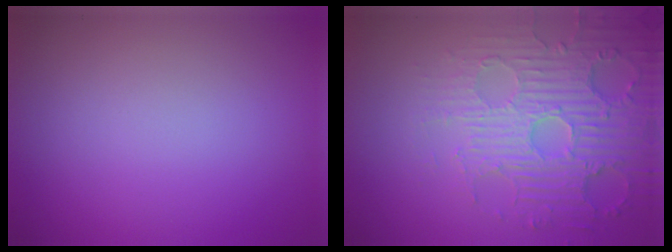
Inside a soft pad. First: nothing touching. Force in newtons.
{"total": 4.8, "press": 4.6, "slide": 1.2}